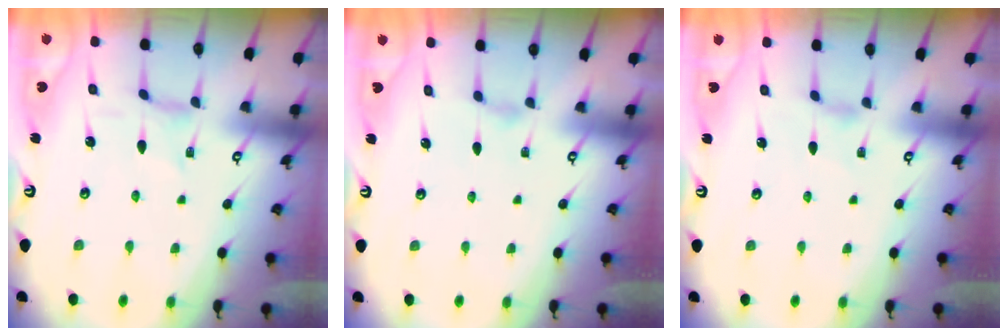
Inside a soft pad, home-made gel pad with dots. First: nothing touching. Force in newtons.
{"total": 1.3, "press": 1.3, "slide": 0.3}
{"total": 2.2, "press": 2.2, "slide": 0.3}